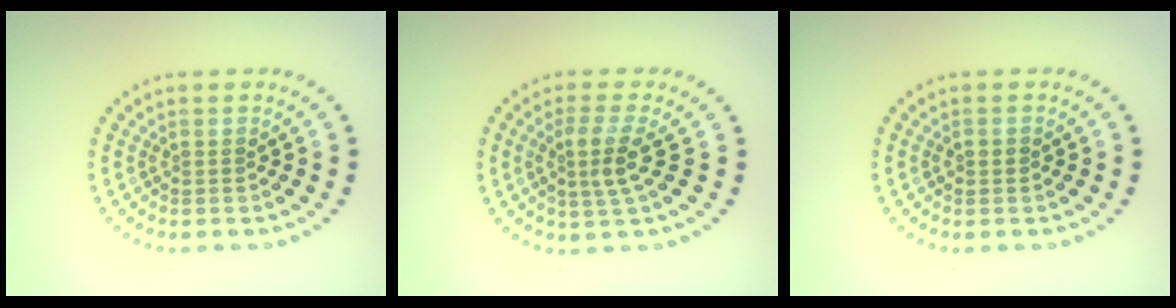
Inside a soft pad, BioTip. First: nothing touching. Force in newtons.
{"total": 2.9, "press": 2.4, "slide": 1.6}
{"total": 1.1, "press": 1.1, "slide": 0.1}